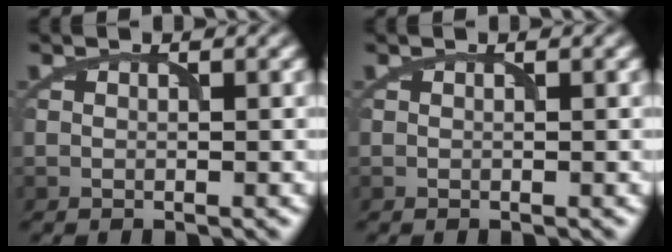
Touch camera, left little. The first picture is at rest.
{"total": 0.0}